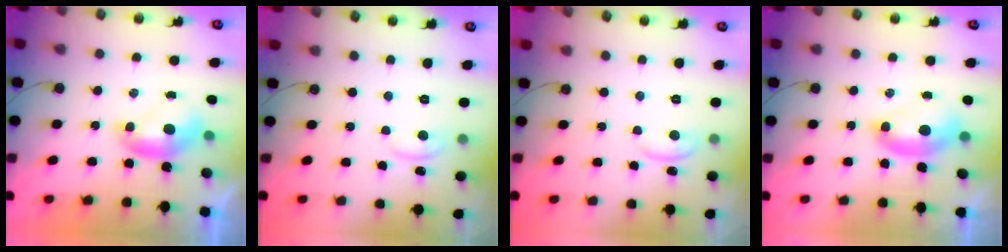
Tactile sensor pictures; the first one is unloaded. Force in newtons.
{"total": 1.9, "press": 1.9, "slide": 0.1}
{"total": 0.6, "press": 0.4, "slide": 0.5}
{"total": 2.7, "press": 2.6, "slide": 0.6}